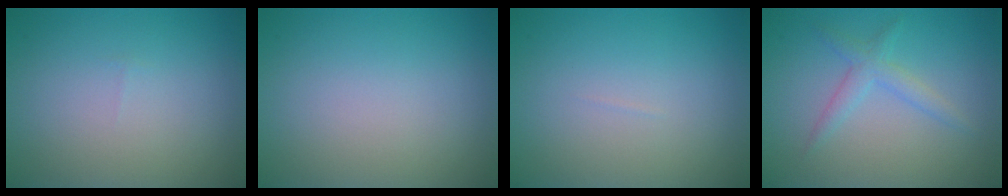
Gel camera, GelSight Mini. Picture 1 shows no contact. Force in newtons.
{"total": 0.0}
{"total": 0.0}
{"total": 2.0, "press": 2.0, "slide": 0.2}